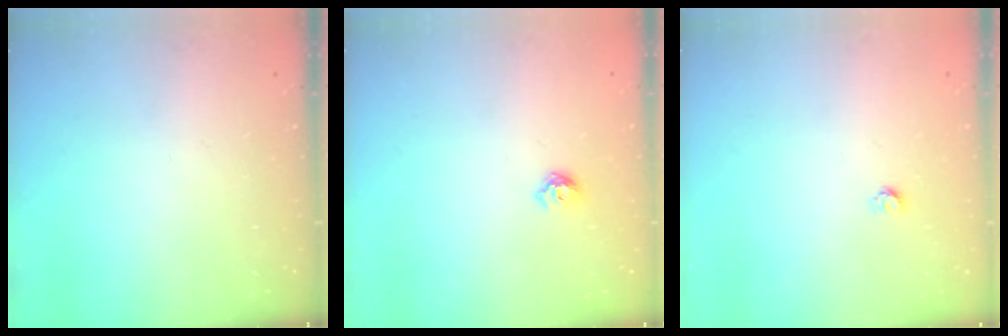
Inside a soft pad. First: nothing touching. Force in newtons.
{"total": 5.9, "press": 5.8, "slide": 1.0}
{"total": 3.4, "press": 3.4, "slide": 0.2}